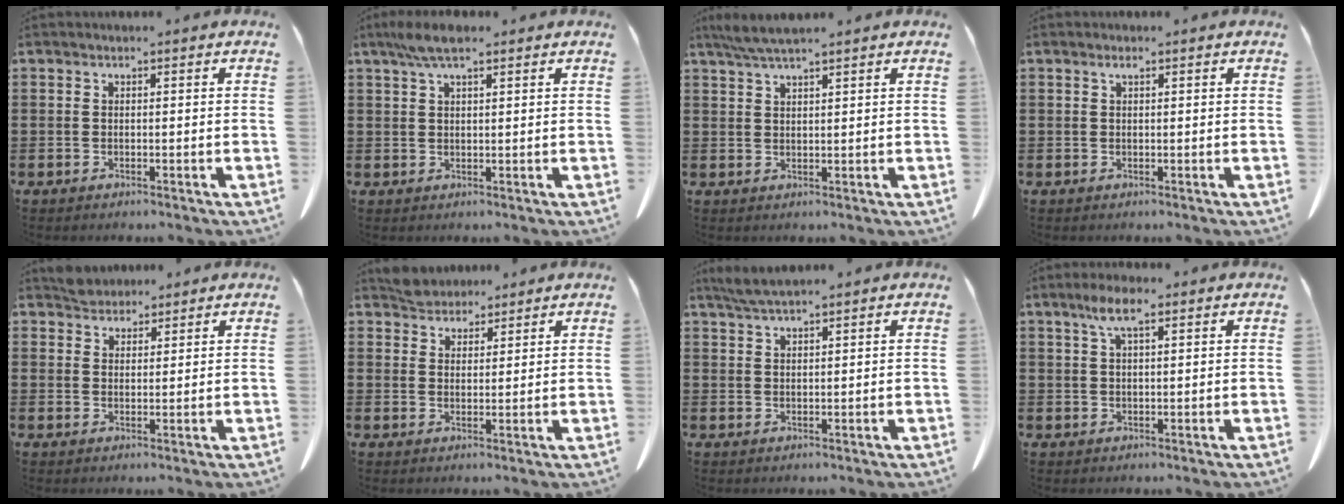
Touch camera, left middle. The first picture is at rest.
{"total": 4.3, "force": [2.7, 1.1, 3.2], "torque": [-0.068, 0.002, 0.049]}
{"total": 3.7, "force": [3.0, 0.1, 2.1], "torque": [-0.048, -0.006, 0.056]}
{"total": 0.8, "force": [0.4, 0.2, 0.7], "torque": [-0.015, 0.000, 0.008]}
{"total": 3.1, "force": [2.9, 1.0, 0.2], "torque": [-0.013, -0.001, 0.058]}
{"total": 3.8, "force": [3.6, 1.3, 0.2], "torque": [-0.016, -0.004, 0.071]}
{"total": 2.7, "force": [2.3, 0.1, 1.4], "torque": [-0.033, -0.002, 0.045]}
{"total": 4.4, "force": [2.3, 1.3, 3.6], "torque": [-0.078, 0.004, 0.040]}